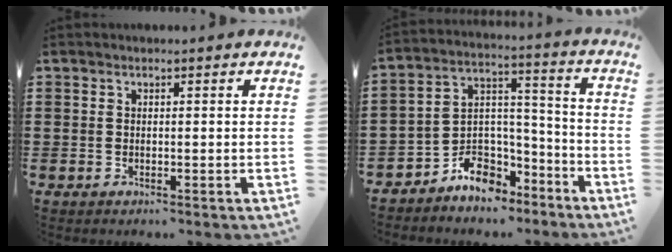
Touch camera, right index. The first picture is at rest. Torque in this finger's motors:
{"motor_torque": [-0.68, 0.80, 0.05, -0.05]}